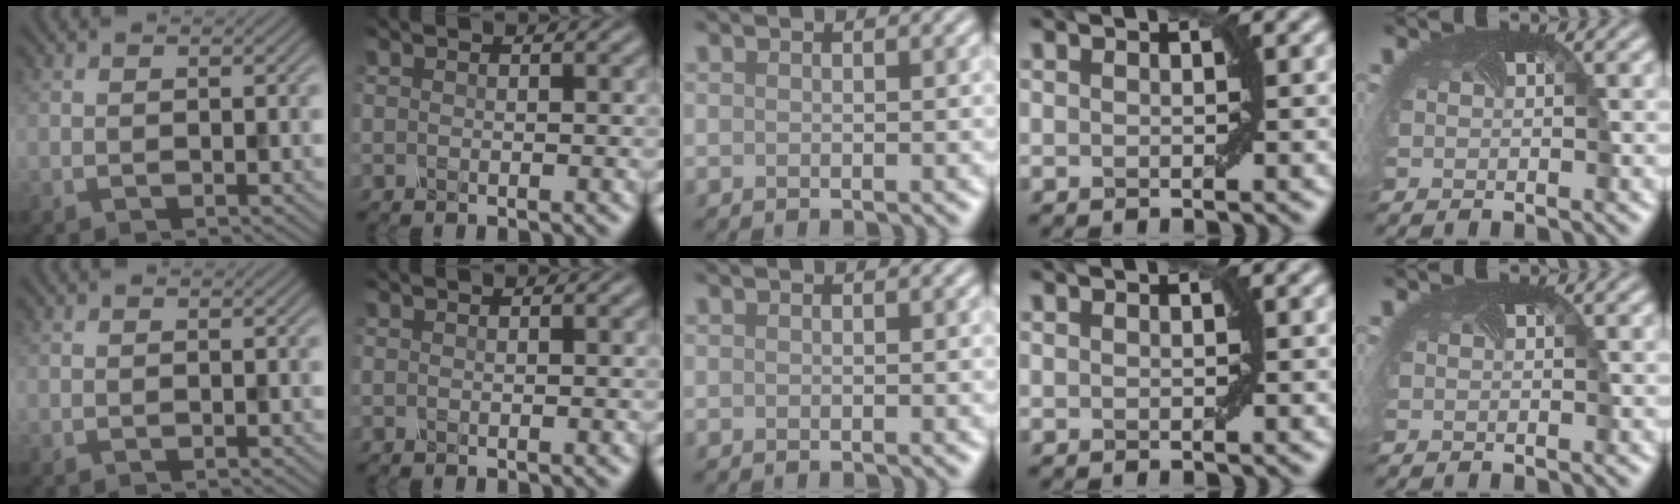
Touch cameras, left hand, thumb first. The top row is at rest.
{}